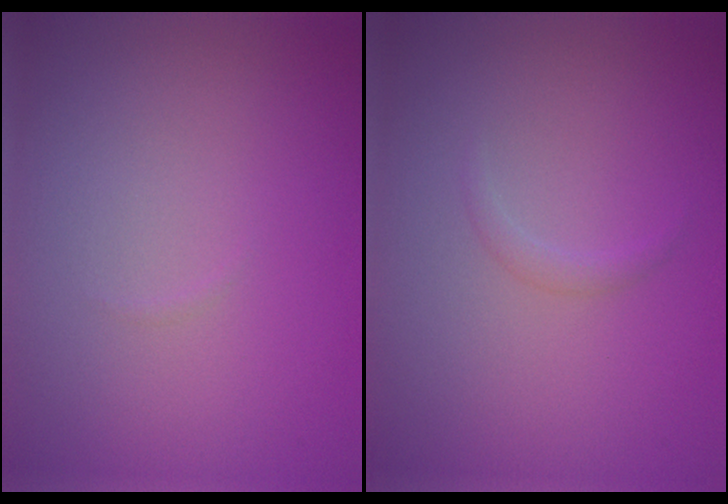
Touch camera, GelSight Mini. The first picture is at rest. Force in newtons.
{"total": 0.7, "press": 0.7, "slide": 0.0}